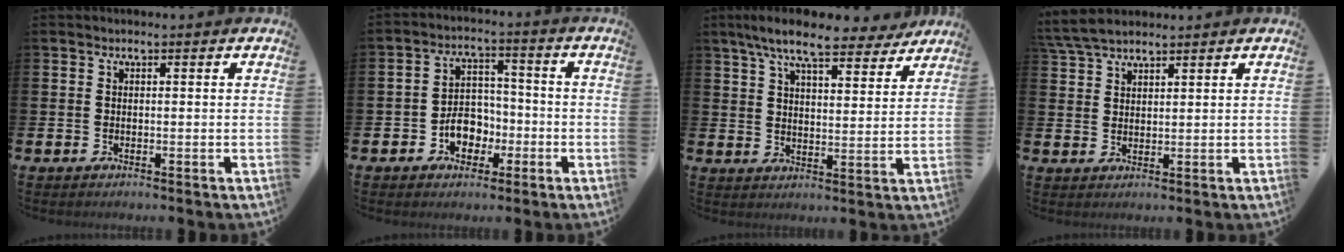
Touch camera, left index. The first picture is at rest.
{"total": 5.4, "force": [-2.1, 4.2, 2.7], "torque": [-0.044, 0.008, -0.044]}
{"total": 9.4, "force": [8.3, 1.9, 4.0], "torque": [-0.094, -0.031, 0.150]}
{"total": 4.7, "force": [4.3, 1.2, 1.4], "torque": [-0.038, -0.009, 0.082]}